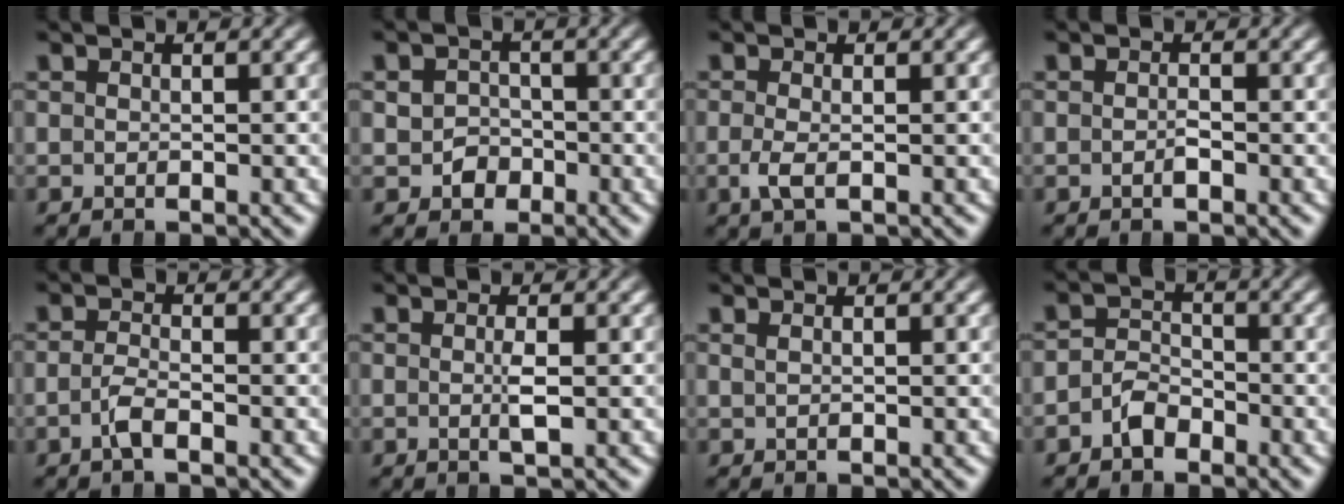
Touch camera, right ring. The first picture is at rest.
{"total": 1.9, "force": [-0.8, 1.7, 0.2], "torque": [-0.003, -0.012, -0.011]}
{"total": 1.5, "force": [-0.7, 0.3, 1.3], "torque": [-0.042, -0.019, -0.006]}
{"total": 0.8, "force": [-0.4, 0.5, 0.4], "torque": [-0.013, -0.002, -0.011]}
{"total": 1.6, "force": [-1.2, 0.2, 1.0], "torque": [-0.030, -0.010, -0.021]}
{"total": 1.2, "force": [-0.3, 0.0, 1.2], "torque": [-0.030, -0.008, -0.006]}
{"total": 0.7, "force": [0.1, -0.7, 0.1], "torque": [-0.005, -0.007, 0.007]}
{"total": 2.5, "force": [-1.6, 1.8, 0.7], "torque": [-0.018, -0.010, -0.027]}